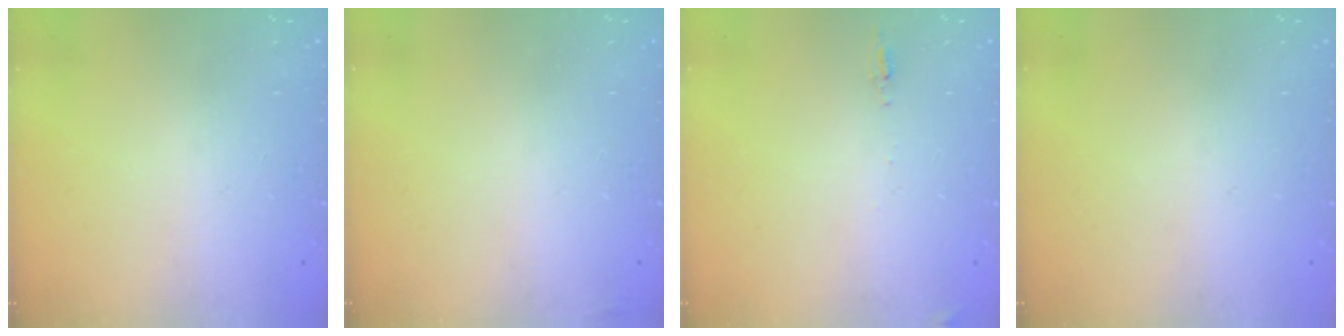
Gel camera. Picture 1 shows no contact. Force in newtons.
{"total": 3.0, "press": 2.9, "slide": 1.0}
{"total": 5.0, "press": 4.7, "slide": 1.7}
{"total": 9.9, "press": 2.5, "slide": 9.6}